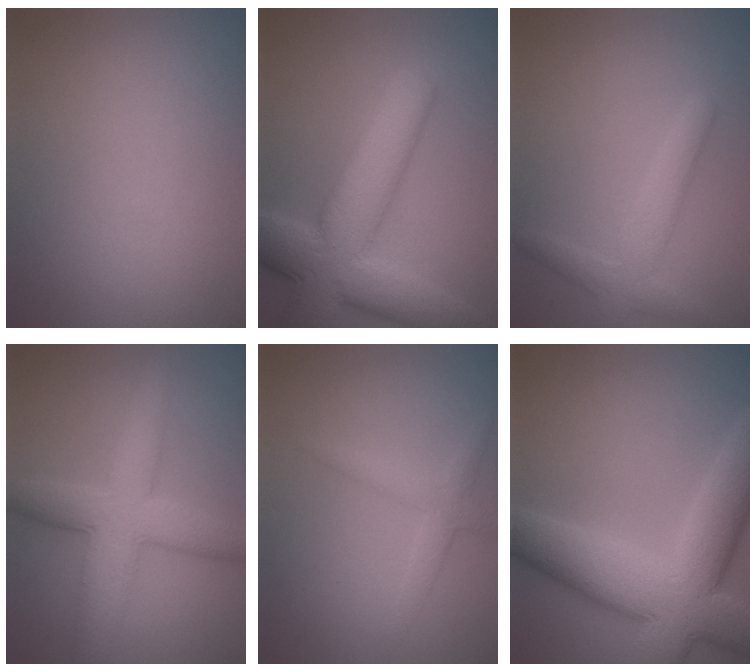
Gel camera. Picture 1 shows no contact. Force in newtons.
{"total": 10.0, "press": 10.0, "slide": 0.8}
{"total": 3.2, "press": 3.2, "slide": 0.2}
{"total": 7.5, "press": 7.5, "slide": 0.1}
{"total": 2.4, "press": 2.4, "slide": 0.1}
{"total": 11.2, "press": 11.2, "slide": 1.0}